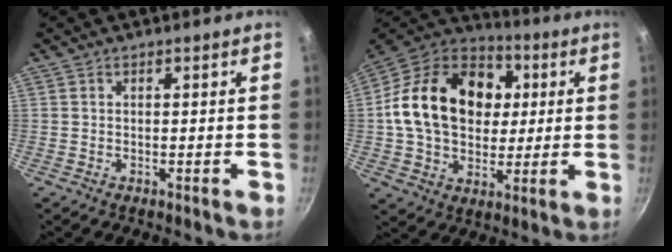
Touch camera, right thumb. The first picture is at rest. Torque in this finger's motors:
{"motor_torque": [2.52, 2.48, 1.01, -0.89, 0.47]}